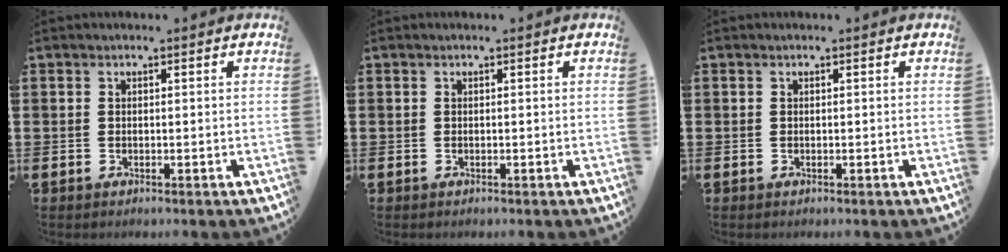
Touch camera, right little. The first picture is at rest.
{"total": 0.0}
{"total": 0.0}